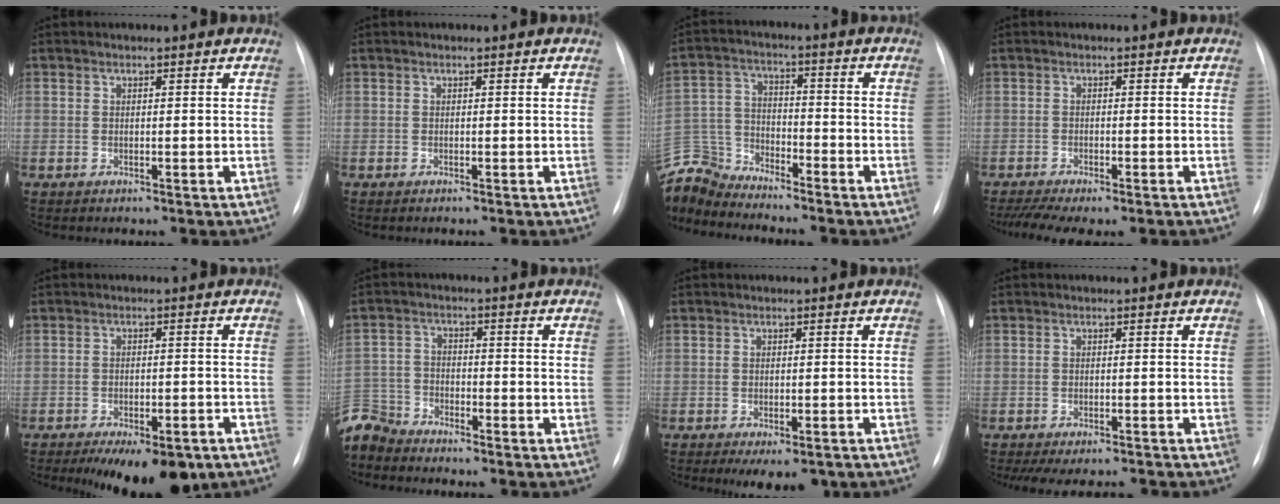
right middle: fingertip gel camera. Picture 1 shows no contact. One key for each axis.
{"total": 0.0}
{"total": 10.6, "fx": -10.5, "fy": 1.3, "fz": 0.7, "tx": -0.026, "ty": 0.018, "tz": -0.207}
{"total": 7.9, "fx": -6.2, "fy": 1.6, "fz": 4.7, "tx": -0.076, "ty": -0.003, "tz": -0.095}
{"total": 11.2, "fx": -7.8, "fy": 4.2, "fz": 6.8, "tx": -0.085, "ty": 0.000, "tz": -0.108}
{"total": 7.0, "fx": -6.8, "fy": 1.6, "fz": 0.0, "tx": -0.005, "ty": -0.002, "tz": -0.140}
{"total": 5.8, "fx": -4.1, "fy": 2.3, "fz": 3.4, "tx": -0.034, "ty": -0.003, "tz": -0.055}
{"total": 8.6, "fx": -8.0, "fy": 1.3, "fz": 2.8, "tx": -0.037, "ty": -0.003, "tz": -0.105}